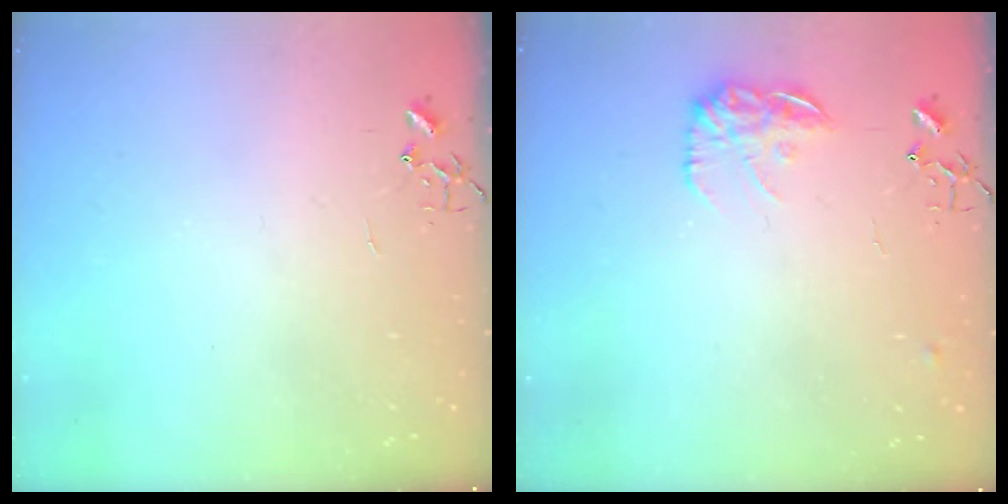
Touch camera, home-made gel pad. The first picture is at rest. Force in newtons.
{"total": 11.4, "press": 11.4, "slide": 0.6}